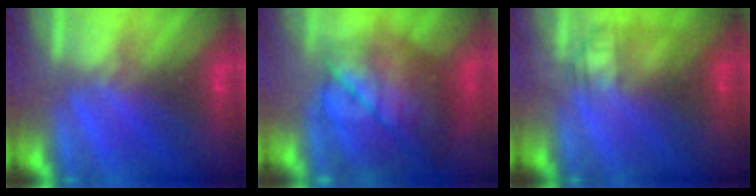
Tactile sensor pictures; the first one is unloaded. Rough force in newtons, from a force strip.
{"total": 7.6}
{"total": 2.2}